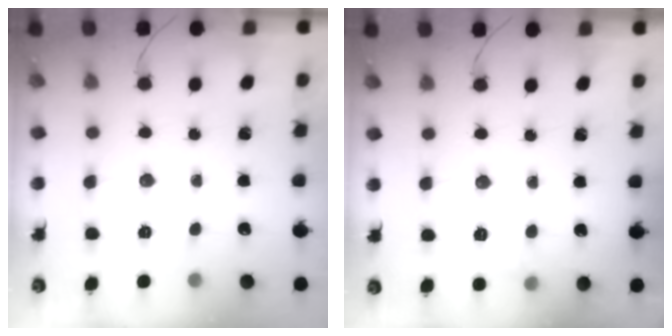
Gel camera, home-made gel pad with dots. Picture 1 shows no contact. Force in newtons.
{"total": 6.1, "press": 5.9, "slide": 1.6}